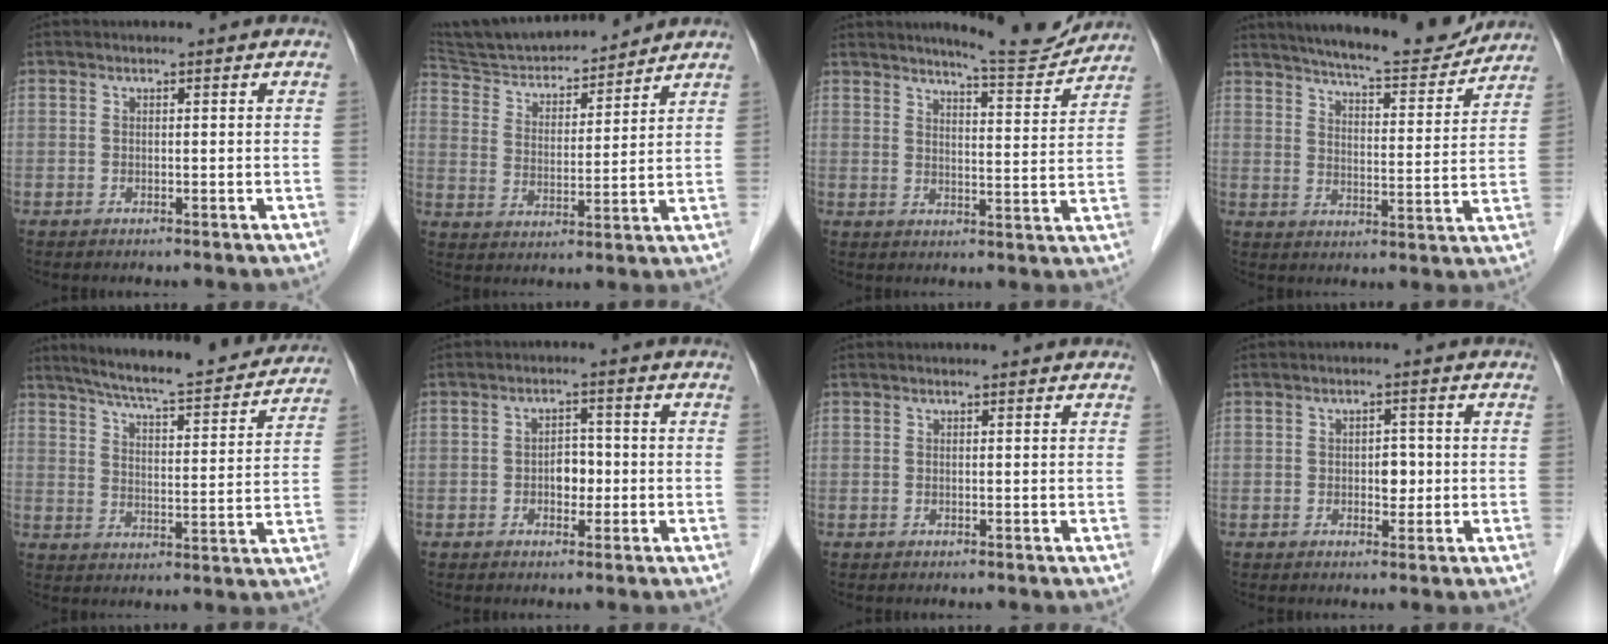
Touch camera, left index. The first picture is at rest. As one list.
[{"total": 15.4, "force": [14.5, 2.5, 4.5], "torque": [-0.078, 0.016, 0.246]}, {"total": 8.7, "force": [8.5, 0.2, 2.1], "torque": [-0.037, -0.017, 0.112]}, {"total": 15.6, "force": [14.4, 2.0, 5.8], "torque": [-0.087, -0.010, 0.198]}, {"total": 19.4, "force": [17.7, 2.1, 7.7], "torque": [-0.118, -0.007, 0.239]}, {"total": 3.1, "force": [-0.6, 2.0, 2.2], "torque": [-0.031, 0.007, -0.011]}, {"total": 0.5, "force": [0.5, 0.0, 0.1], "torque": [-0.004, 0.003, 0.005]}, {"total": 2.4, "force": [-0.2, 1.6, 1.8], "torque": [-0.023, 0.003, 0.000]}]